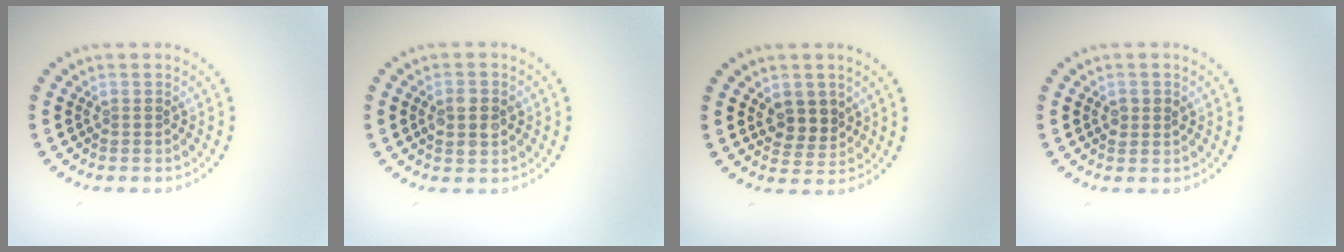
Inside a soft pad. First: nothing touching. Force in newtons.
{"total": 2.8, "press": 2.8, "slide": 0.1}
{"total": 2.7, "press": 2.5, "slide": 1.1}
{"total": 1.5, "press": 1.5, "slide": 0.2}